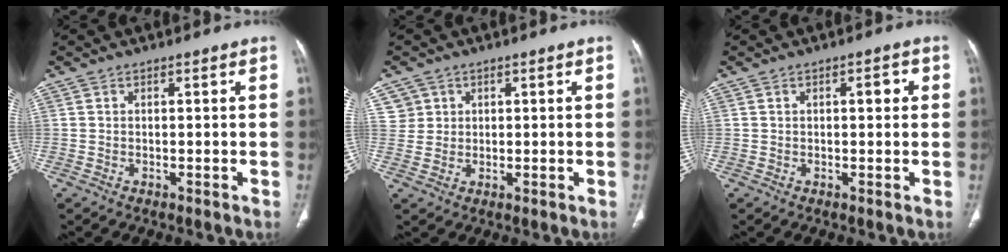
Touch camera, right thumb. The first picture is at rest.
{"total": 3.4, "force": [1.4, 3.0, -0.1], "torque": [0.028, -0.003, 0.022]}
{"total": 2.2, "force": [0.4, 1.0, 1.9], "torque": [-0.018, 0.003, 0.003]}